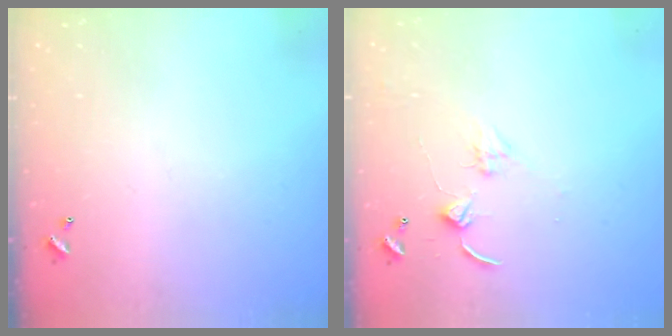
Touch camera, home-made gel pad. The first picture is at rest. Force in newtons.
{"total": 2.4, "press": 2.3, "slide": 0.4}